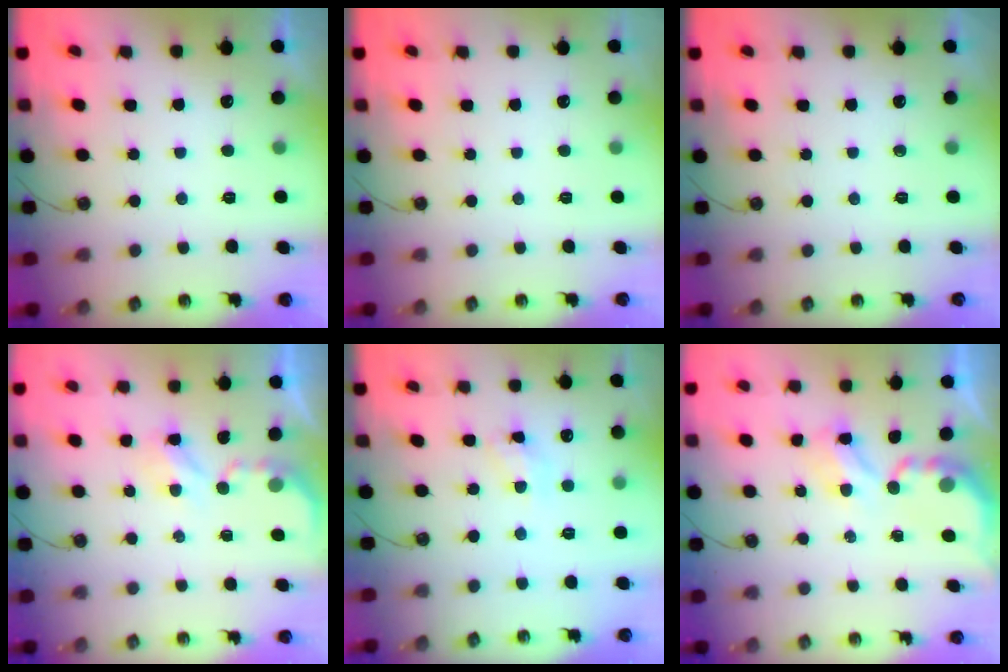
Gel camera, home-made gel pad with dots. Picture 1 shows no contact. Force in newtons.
{"total": 0.0}
{"total": 0.0}
{"total": 2.8, "press": 2.8, "slide": 0.4}
{"total": 6.3, "press": 6.3, "slide": 0.4}
{"total": 3.7, "press": 3.7, "slide": 0.2}